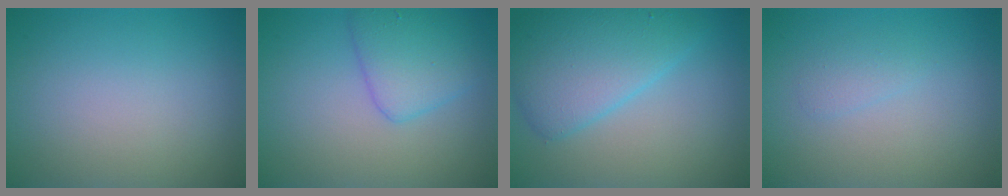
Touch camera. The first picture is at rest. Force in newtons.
{"total": 3.6, "press": 3.5, "slide": 0.3}
{"total": 5.6, "press": 5.6, "slide": 0.1}
{"total": 1.0, "press": 1.0, "slide": 0.0}